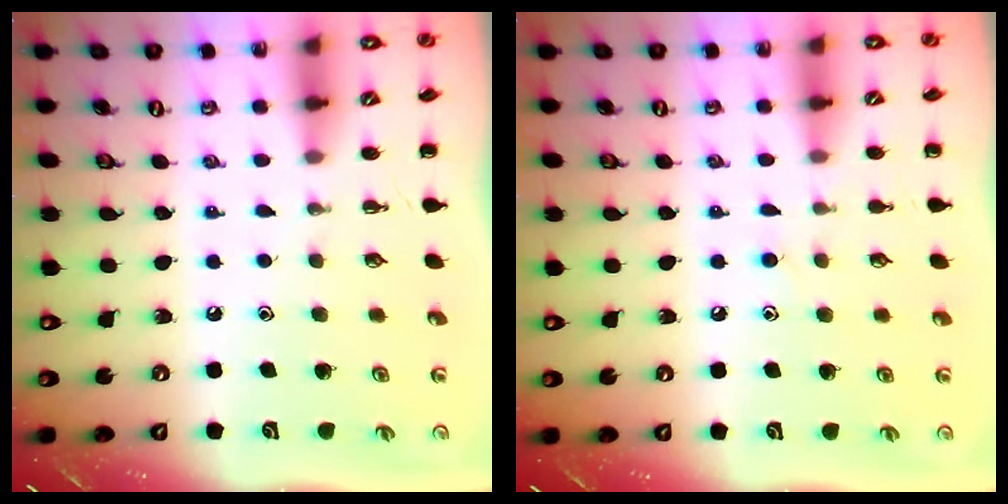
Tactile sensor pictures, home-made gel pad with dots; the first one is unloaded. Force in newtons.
{"total": 6.8, "press": 6.5, "slide": 1.8}